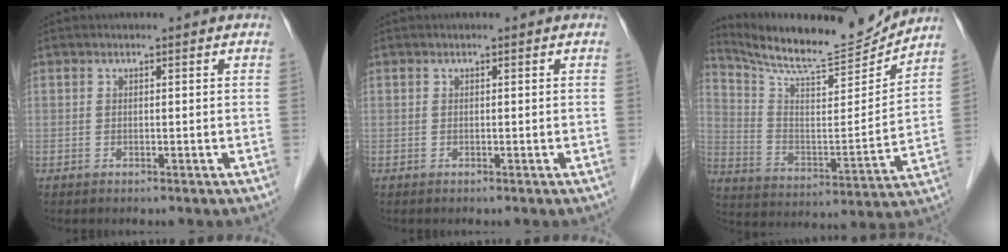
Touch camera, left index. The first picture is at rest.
{"total": 0.0}
{"total": 18.0, "force": [17.0, 1.2, 5.8], "torque": [-0.119, -0.035, 0.271]}